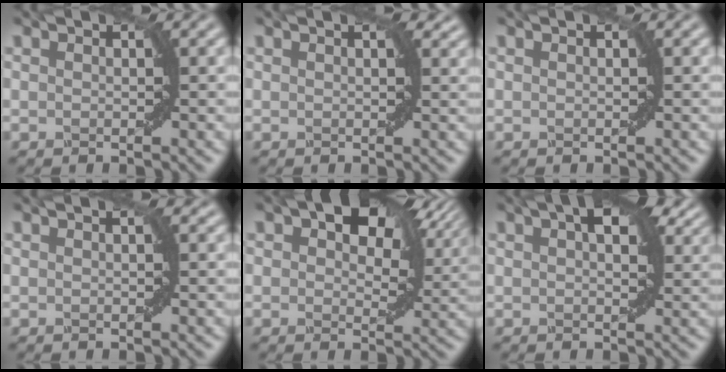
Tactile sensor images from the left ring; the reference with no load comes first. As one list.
[{"total": 1.2, "force": [1.0, 0.4, 0.6], "torque": [-0.006, -0.003, 0.012]}, {"total": 0.0}, {"total": 0.7, "force": [0.6, 0.2, 0.2], "torque": [-0.005, -0.003, 0.005]}, {"total": 9.8, "force": [4.6, 5.1, 7.0], "torque": [-0.087, 0.015, 0.064]}, {"total": 6.2, "force": [3.0, 2.8, 4.7], "torque": [-0.054, 0.019, 0.036]}]